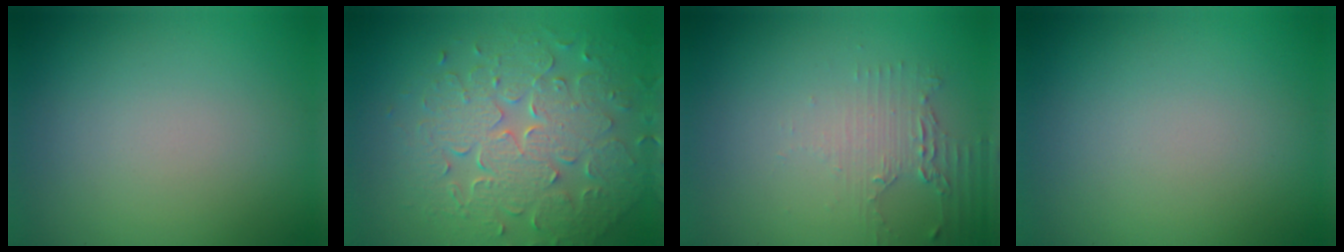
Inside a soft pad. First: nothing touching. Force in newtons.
{"total": 8.0, "press": 5.7, "slide": 5.6}
{"total": 2.1, "press": 1.6, "slide": 1.4}
{"total": 0.0}